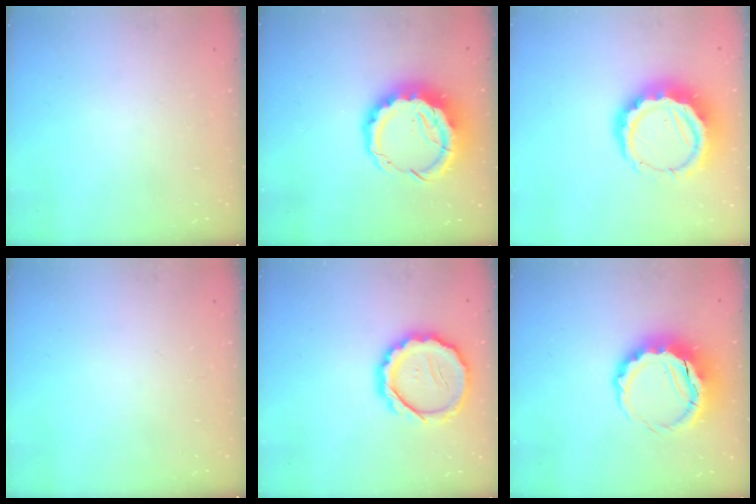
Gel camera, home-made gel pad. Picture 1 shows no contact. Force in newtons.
{"total": 12.5, "press": 12.2, "slide": 3.1}
{"total": 13.1, "press": 12.8, "slide": 2.7}
{"total": 0.0}
{"total": 12.9, "press": 12.8, "slide": 1.6}
{"total": 8.2, "press": 7.9, "slide": 2.0}